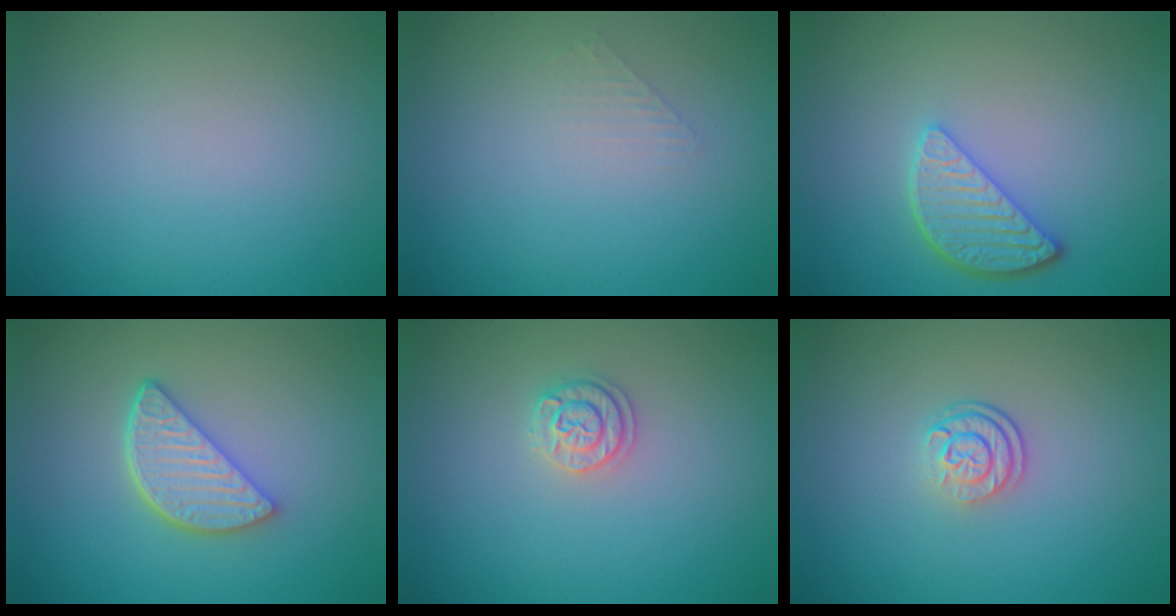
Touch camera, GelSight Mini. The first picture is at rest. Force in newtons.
{"total": 1.0, "press": 1.0, "slide": 0.1}
{"total": 3.4, "press": 2.9, "slide": 1.8}
{"total": 3.9, "press": 3.2, "slide": 2.3}
{"total": 1.7, "press": 1.7, "slide": 0.3}
{"total": 2.6, "press": 1.9, "slide": 1.8}